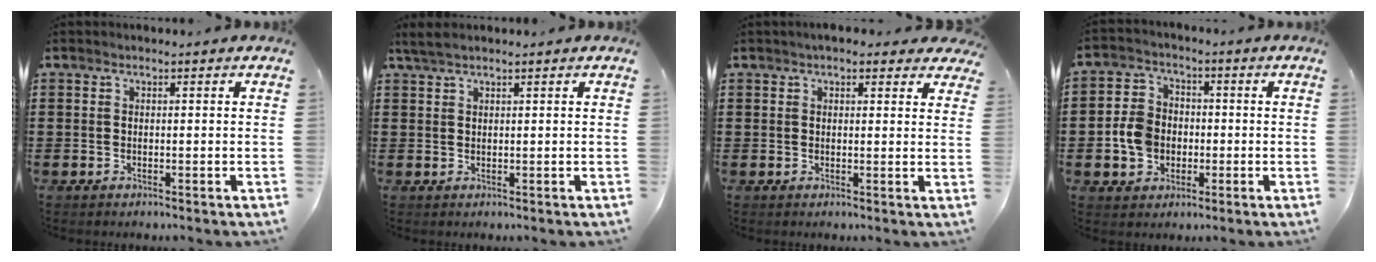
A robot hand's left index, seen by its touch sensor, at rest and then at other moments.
{"total": 1.7, "force": [1.3, 0.3, 1.1], "torque": [-0.025, 0.001, 0.024]}
{"total": 2.6, "force": [2.2, 0.9, 1.0], "torque": [-0.019, 0.001, 0.039]}
{"total": 6.2, "force": [-1.3, 5.3, 2.9], "torque": [-0.077, 0.011, -0.027]}